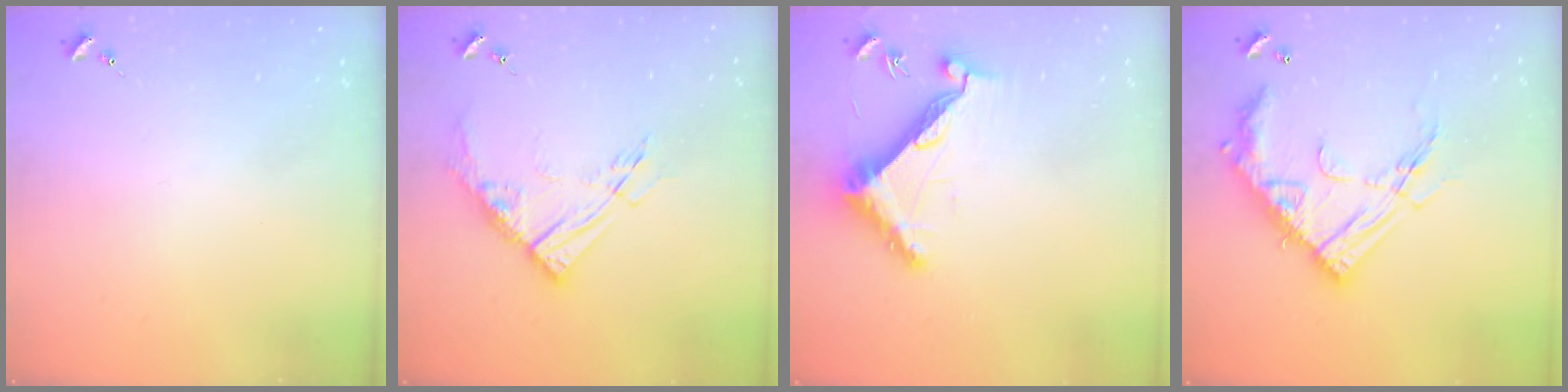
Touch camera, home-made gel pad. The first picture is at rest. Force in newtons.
{"total": 12.7, "press": 12.6, "slide": 1.3}
{"total": 11.1, "press": 11.0, "slide": 0.7}
{"total": 20.3, "press": 20.2, "slide": 1.9}